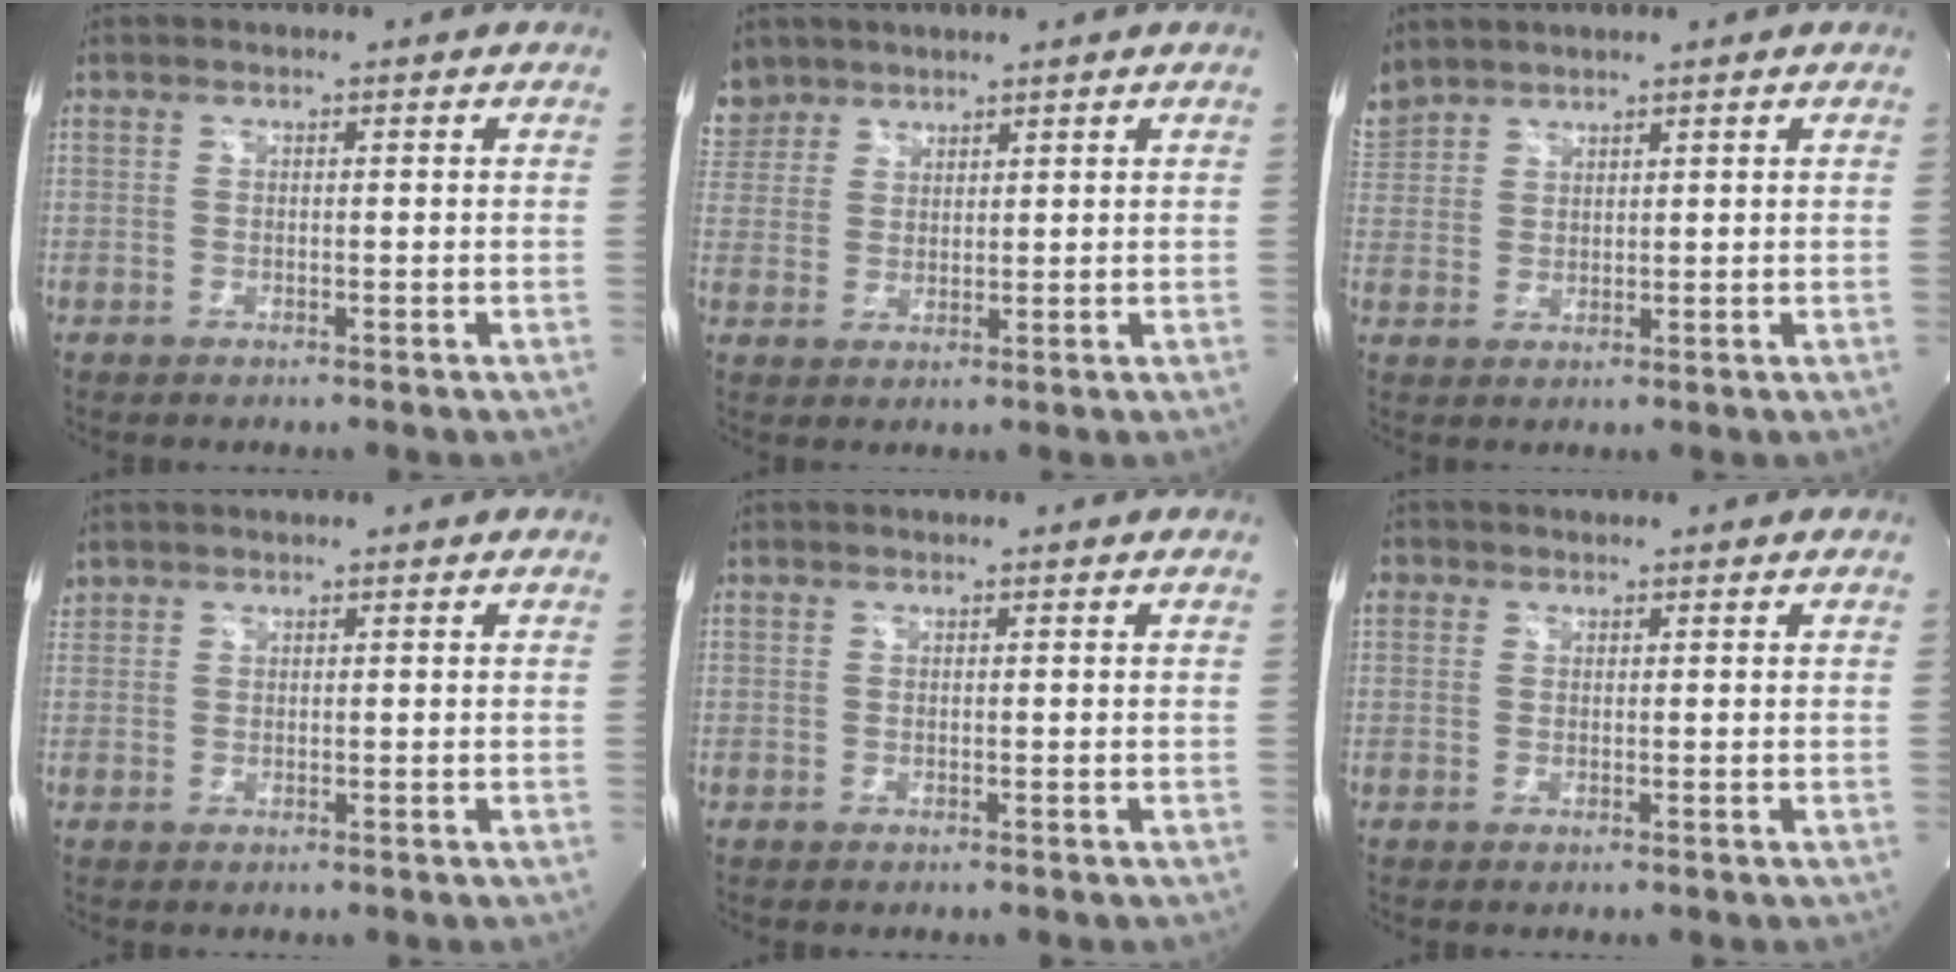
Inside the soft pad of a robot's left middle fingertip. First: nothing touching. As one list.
[{"total": 6.2, "force": [5.0, 3.7, 0.0], "torque": [0.002, 0.010, 0.103]}, {"total": 5.7, "force": [5.1, 2.4, 0.8], "torque": [-0.033, 0.020, 0.113]}, {"total": 1.4, "force": [1.2, 0.7, 0.0], "torque": [-0.004, 0.014, 0.025]}, {"total": 0.0}, {"total": 1.9, "force": [0.8, 1.7, 0.4], "torque": [-0.004, 0.013, 0.014]}]